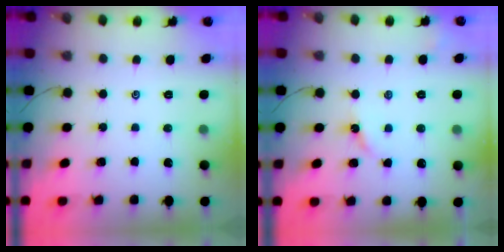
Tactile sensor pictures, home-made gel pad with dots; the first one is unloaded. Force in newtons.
{"total": 2.9, "press": 2.9, "slide": 0.5}